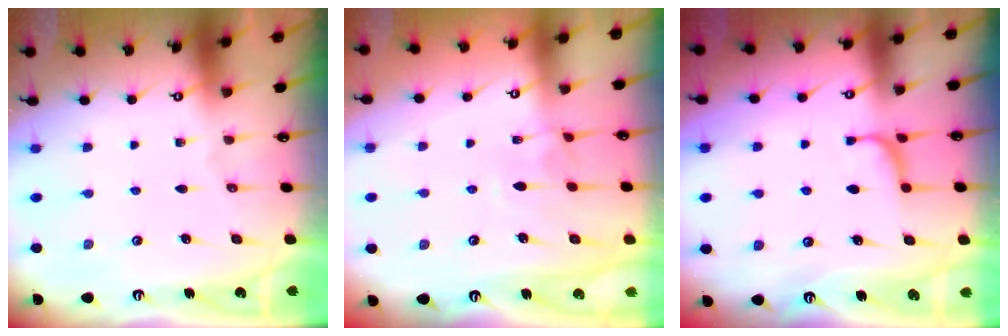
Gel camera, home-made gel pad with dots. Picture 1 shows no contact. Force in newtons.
{"total": 3.0, "press": 3.0, "slide": 0.4}
{"total": 1.9, "press": 1.8, "slide": 0.6}